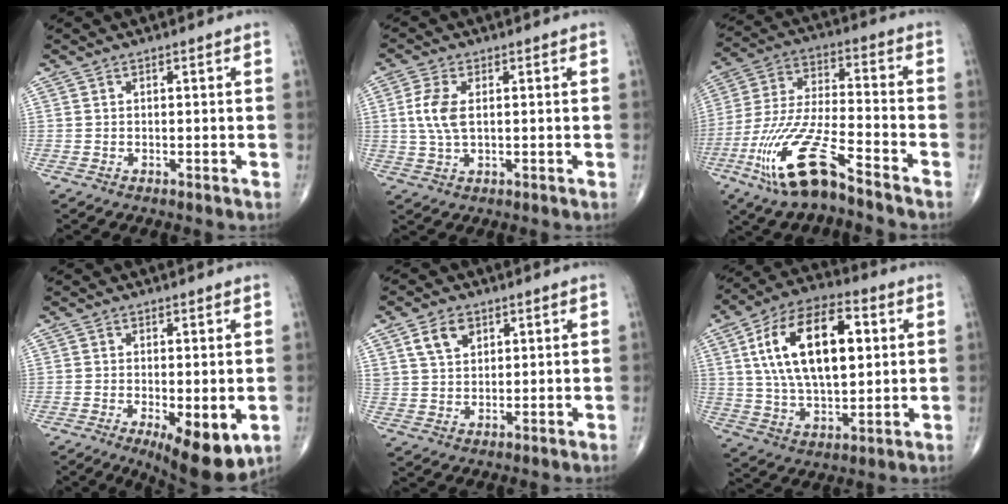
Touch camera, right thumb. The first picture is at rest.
{"total": 6.0, "force": [0.9, 3.0, 5.1], "torque": [-0.120, 0.002, 0.018]}
{"total": 17.1, "force": [-10.2, 4.0, 13.1], "torque": [-0.286, 0.041, -0.195]}
{"total": 10.4, "force": [-3.3, 3.9, 9.0], "torque": [-0.127, -0.021, -0.042]}
{"total": 5.8, "force": [2.9, 3.8, 3.2], "torque": [-0.044, -0.012, 0.056]}
{"total": 21.1, "force": [4.9, 10.8, 17.5], "torque": [-0.287, 0.004, 0.081]}